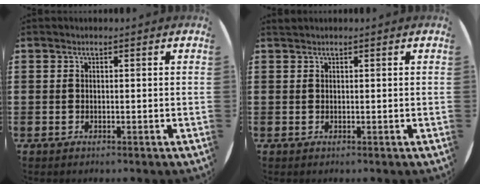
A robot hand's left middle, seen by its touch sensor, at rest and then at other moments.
{"total": 0.0}